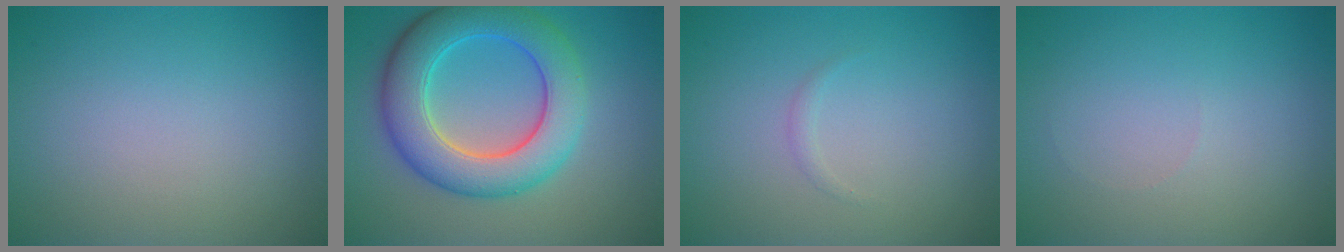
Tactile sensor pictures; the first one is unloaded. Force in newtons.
{"total": 8.1, "press": 8.1, "slide": 0.3}
{"total": 0.5, "press": 0.5, "slide": 0.0}
{"total": 0.0}